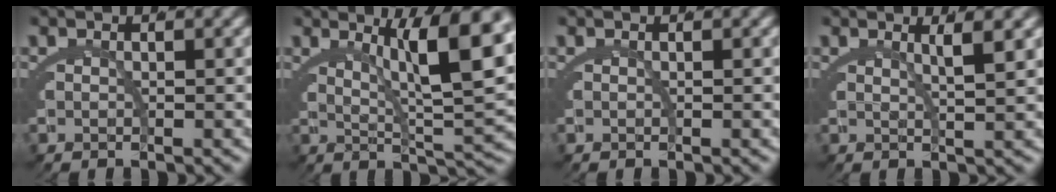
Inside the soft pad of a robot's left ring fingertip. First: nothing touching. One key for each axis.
{"total": 8.6, "fx": 3.2, "fy": 2.0, "fz": 7.7, "tx": -0.104, "ty": 0.002, "tz": 0.056}
{"total": 0.0}
{"total": 2.5, "fx": 1.6, "fy": -0.9, "fz": 1.7, "tx": -0.022, "ty": -0.001, "tz": 0.030}